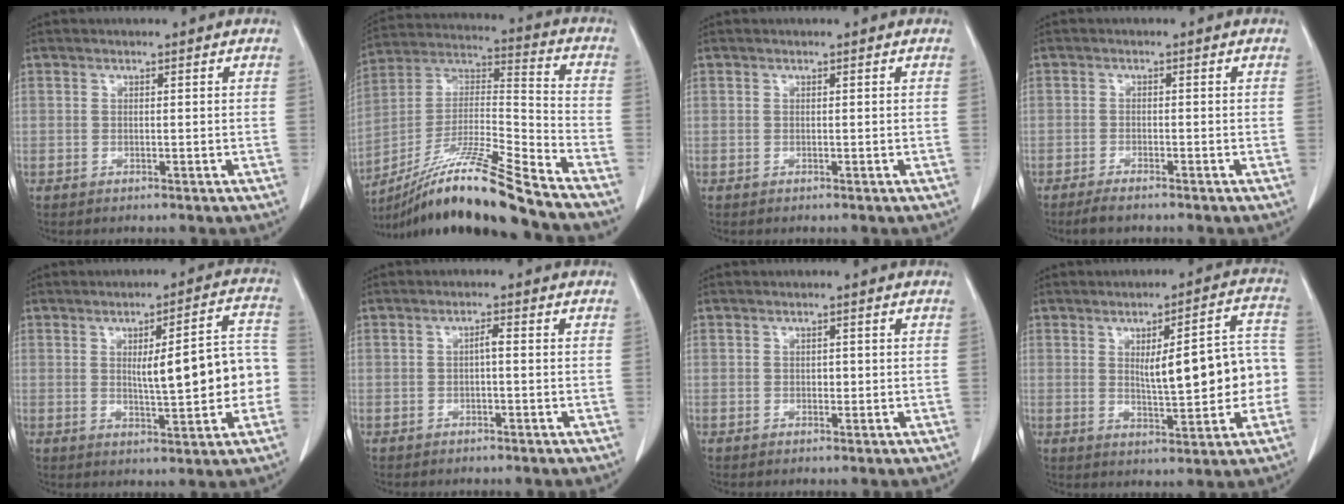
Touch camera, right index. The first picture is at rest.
{"total": 19.4, "force": [-15.7, -1.1, 11.3], "torque": [-0.233, -0.011, -0.291]}
{"total": 0.0}
{"total": 2.4, "force": [-2.1, 0.3, 1.2], "torque": [-0.027, -0.006, -0.038]}
{"total": 11.7, "force": [-0.6, 2.3, 11.5], "torque": [-0.148, 0.027, -0.001]}
{"total": 1.3, "force": [-0.1, 0.2, 1.3], "torque": [-0.021, 0.004, -0.002]}
{"total": 0.8, "force": [0.0, 0.6, 0.5], "torque": [-0.005, 0.002, 0.000]}
{"total": 12.2, "force": [-0.3, 2.9, 11.8], "torque": [-0.156, 0.028, 0.006]}